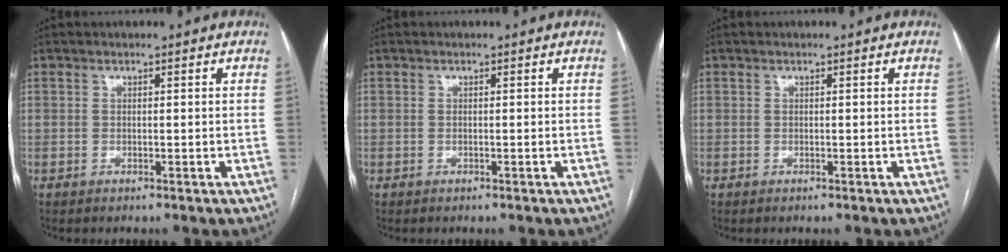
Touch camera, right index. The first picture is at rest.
{"total": 0.0}
{"total": 0.0}